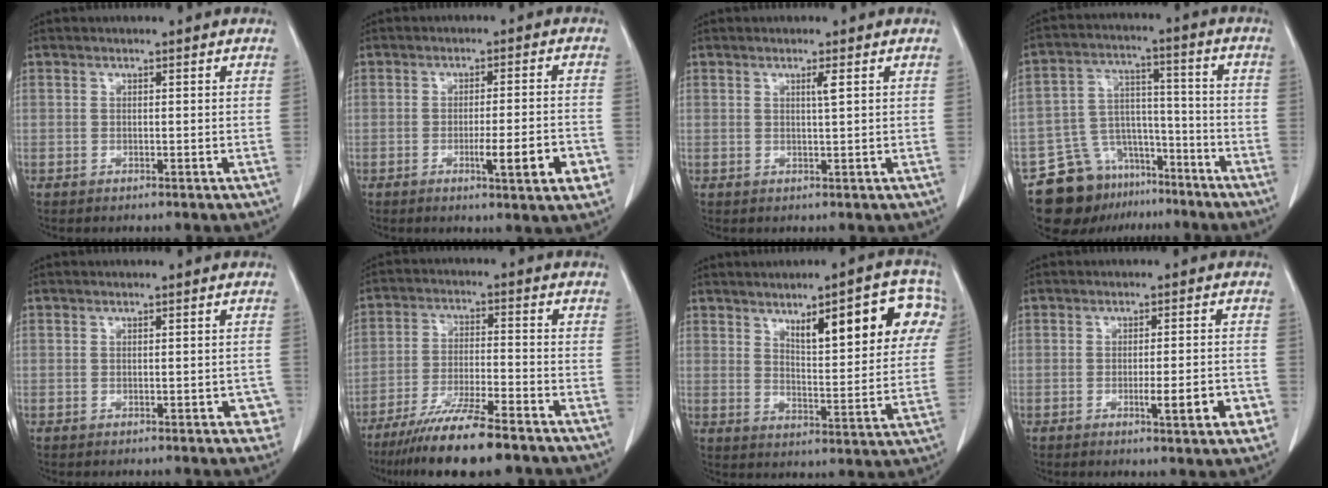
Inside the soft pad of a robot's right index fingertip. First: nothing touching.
{"total": 8.1, "force": [-3.0, 0.7, 7.5], "torque": [-0.100, -0.005, -0.039]}
{"total": 1.3, "force": [0.5, -0.3, 1.2], "torque": [-0.023, -0.003, 0.009]}
{"total": 12.4, "force": [-9.2, 7.5, 3.6], "torque": [-0.061, 0.049, -0.147]}
{"total": 3.1, "force": [-1.2, 1.2, 2.6], "torque": [-0.017, 0.008, -0.012]}
{"total": 13.3, "force": [-10.3, 1.2, 8.2], "torque": [-0.143, -0.034, -0.175]}
{"total": 14.9, "force": [6.8, 3.6, 12.8], "torque": [-0.160, 0.014, 0.094]}
{"total": 6.3, "force": [-2.3, 0.8, 5.8], "torque": [-0.078, -0.003, -0.028]}